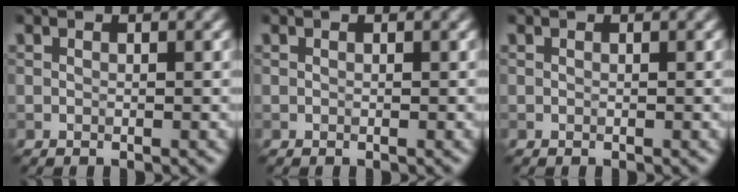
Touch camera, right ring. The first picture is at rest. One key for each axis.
{"total": 0.0}
{"total": 0.0}